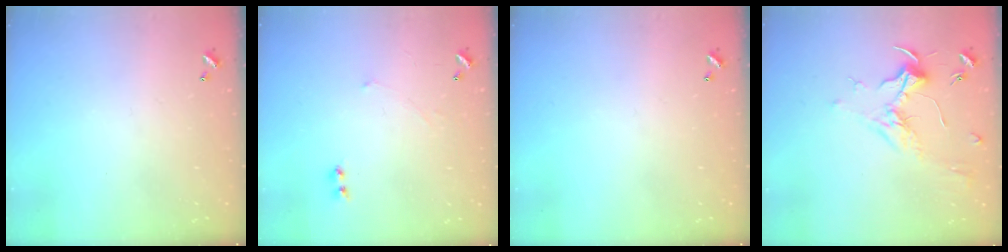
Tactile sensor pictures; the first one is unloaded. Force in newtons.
{"total": 2.4, "press": 2.3, "slide": 0.5}
{"total": 0.0}
{"total": 1.9, "press": 1.7, "slide": 0.8}